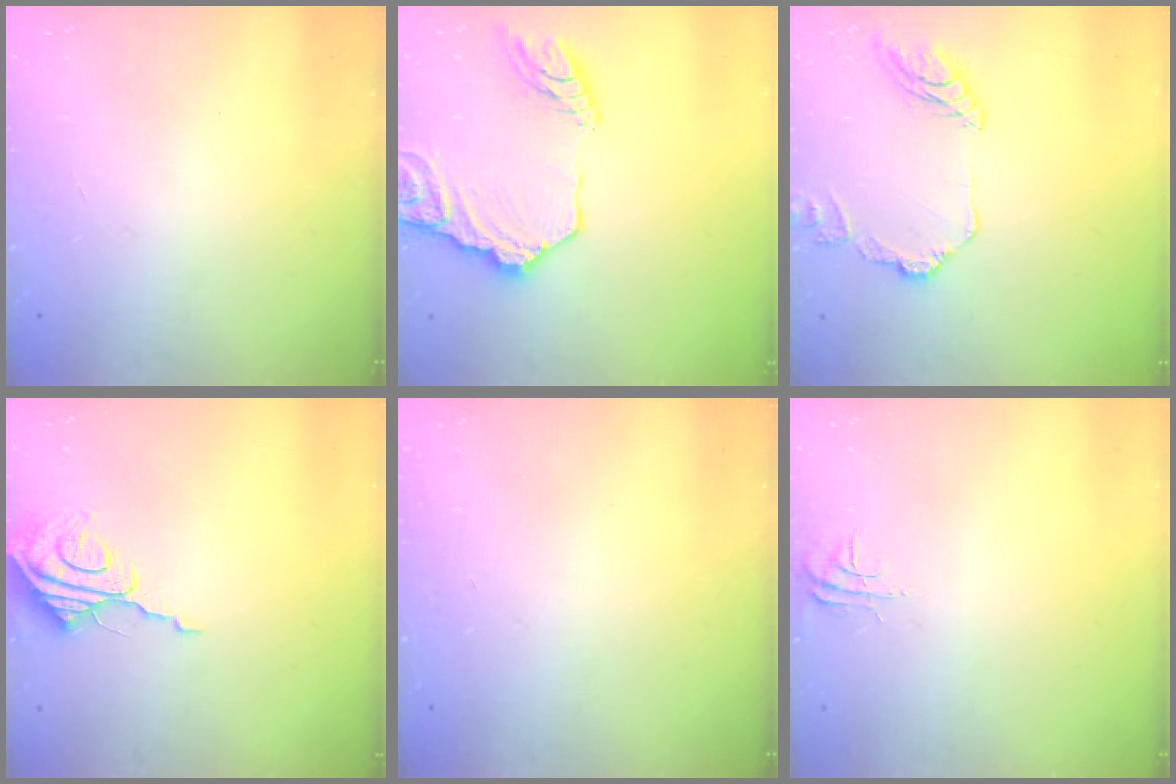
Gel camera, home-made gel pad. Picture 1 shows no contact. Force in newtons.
{"total": 16.9, "press": 16.8, "slide": 2.3}
{"total": 11.8, "press": 11.7, "slide": 1.1}
{"total": 9.2, "press": 9.1, "slide": 0.9}
{"total": 0.0}
{"total": 4.7, "press": 4.6, "slide": 0.3}